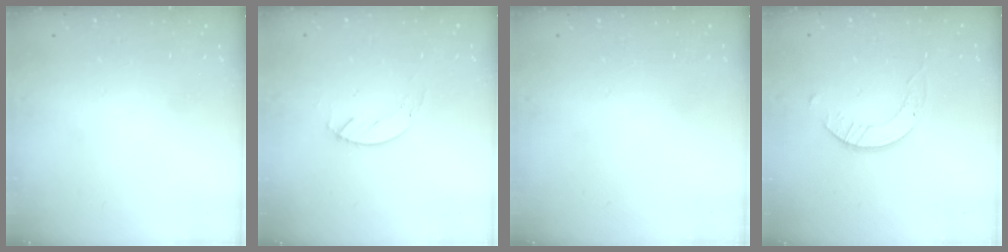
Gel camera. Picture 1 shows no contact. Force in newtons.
{"total": 2.7, "press": 2.7, "slide": 0.2}
{"total": 0.0}
{"total": 2.9, "press": 2.9, "slide": 0.3}